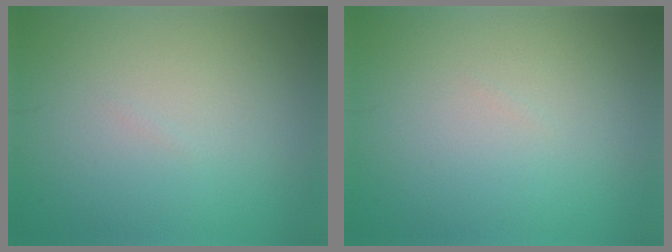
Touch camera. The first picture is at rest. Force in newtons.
{"total": 0.0}